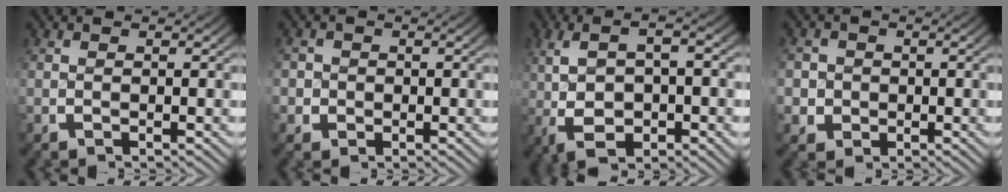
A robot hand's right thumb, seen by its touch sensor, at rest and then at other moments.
{"total": 2.3, "force": [-0.3, 2.2, 0.4], "torque": [-0.006, -0.004, -0.008]}
{"total": 7.1, "force": [0.0, 3.6, 6.1], "torque": [-0.117, -0.002, 0.014]}
{"total": 4.6, "force": [-0.3, 4.3, 1.4], "torque": [-0.035, -0.016, -0.001]}